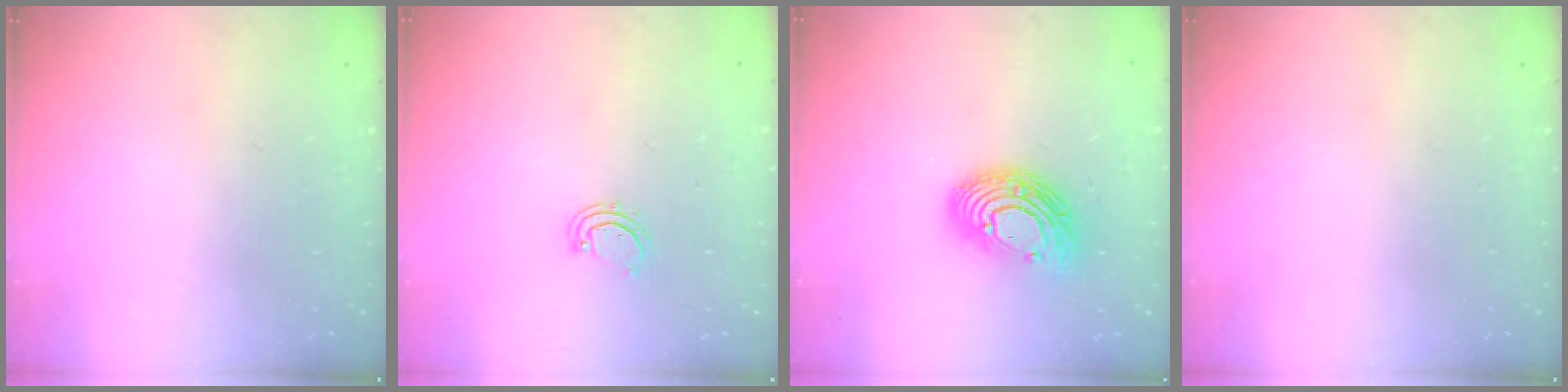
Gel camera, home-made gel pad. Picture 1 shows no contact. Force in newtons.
{"total": 2.9, "press": 2.9, "slide": 0.3}
{"total": 12.9, "press": 12.9, "slide": 0.4}
{"total": 0.0}